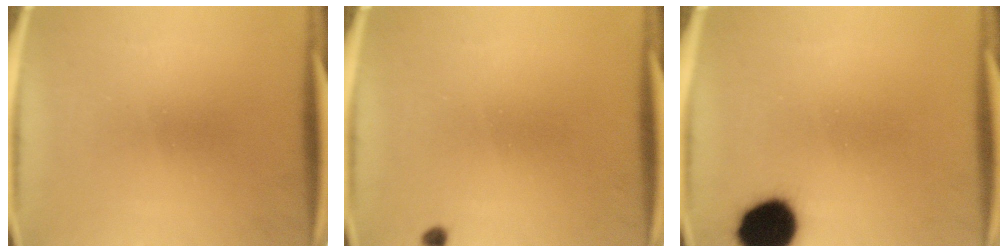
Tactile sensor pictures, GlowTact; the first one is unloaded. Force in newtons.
{"total": 0.8}
{"total": 12.6}